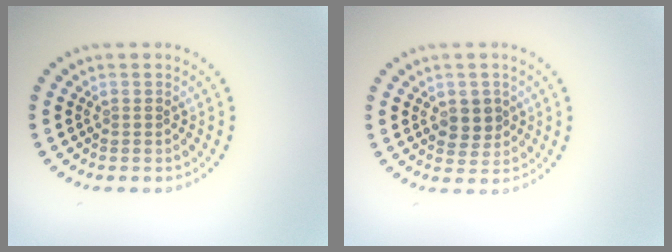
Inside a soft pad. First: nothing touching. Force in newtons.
{"total": 2.6, "press": 2.5, "slide": 0.8}